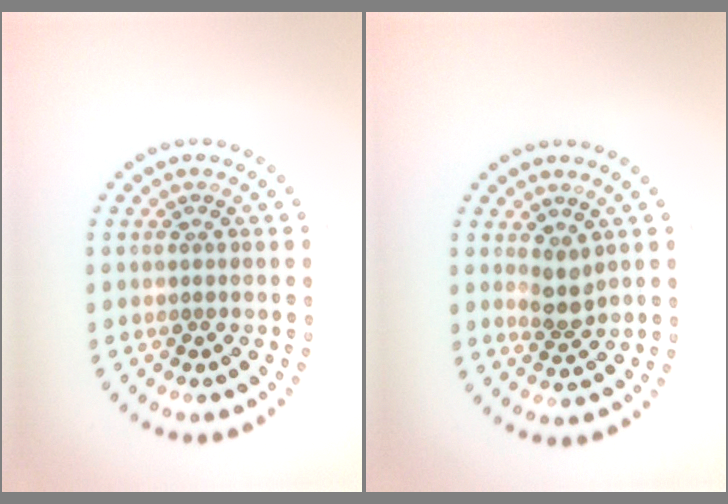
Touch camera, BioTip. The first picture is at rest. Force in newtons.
{"total": 1.8, "press": 1.5, "slide": 1.1}